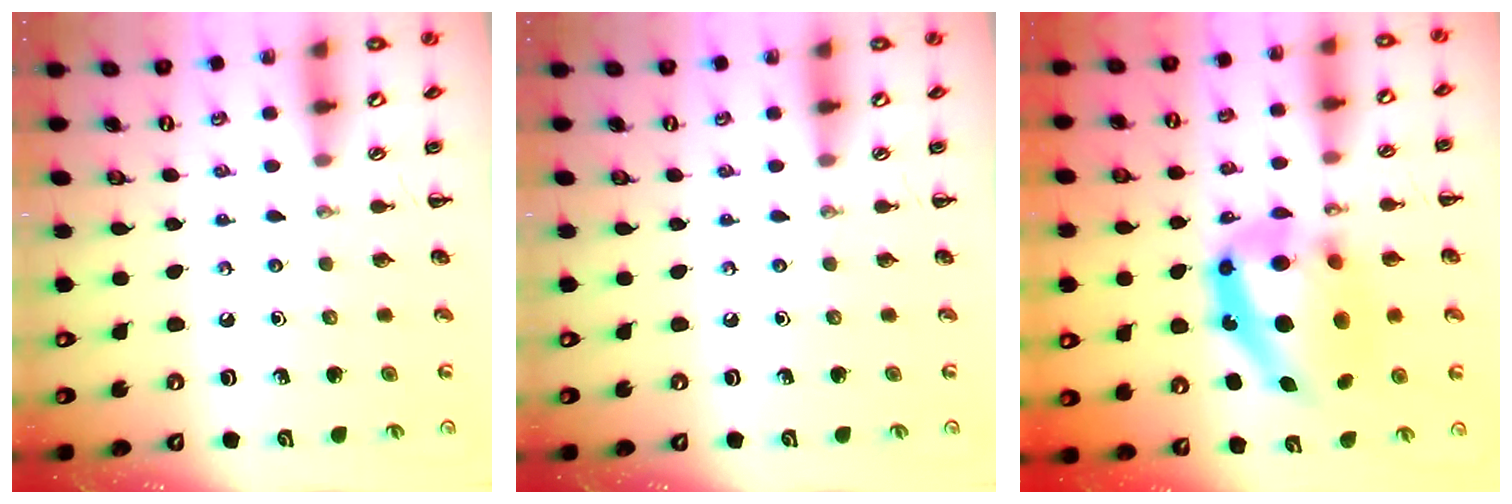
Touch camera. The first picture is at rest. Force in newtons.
{"total": 0.0}
{"total": 18.5, "press": 17.9, "slide": 4.9}